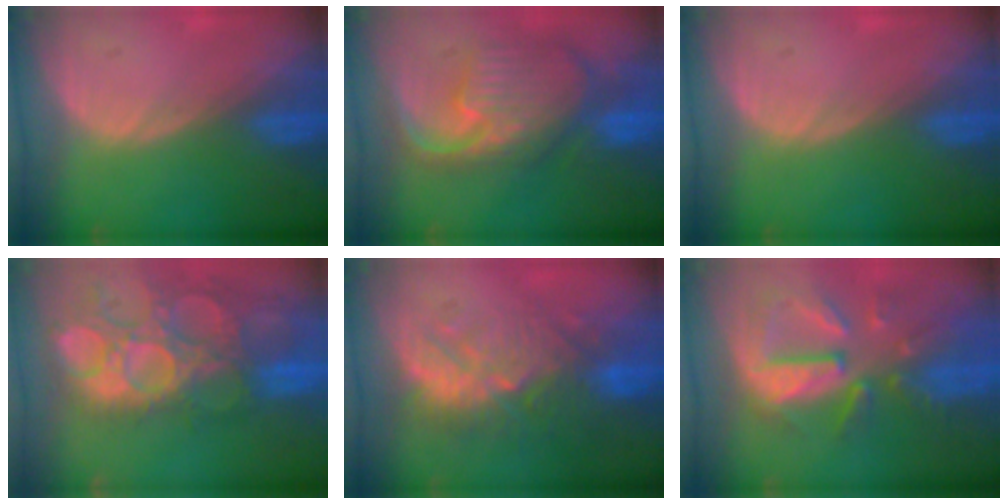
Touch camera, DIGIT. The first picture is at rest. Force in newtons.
{"total": 11.6, "press": 10.1, "slide": 5.8}
{"total": 0.0}
{"total": 15.1, "press": 12.6, "slide": 8.3}
{"total": 9.6, "press": 9.4, "slide": 2.1}
{"total": 10.6, "press": 9.4, "slide": 4.9}